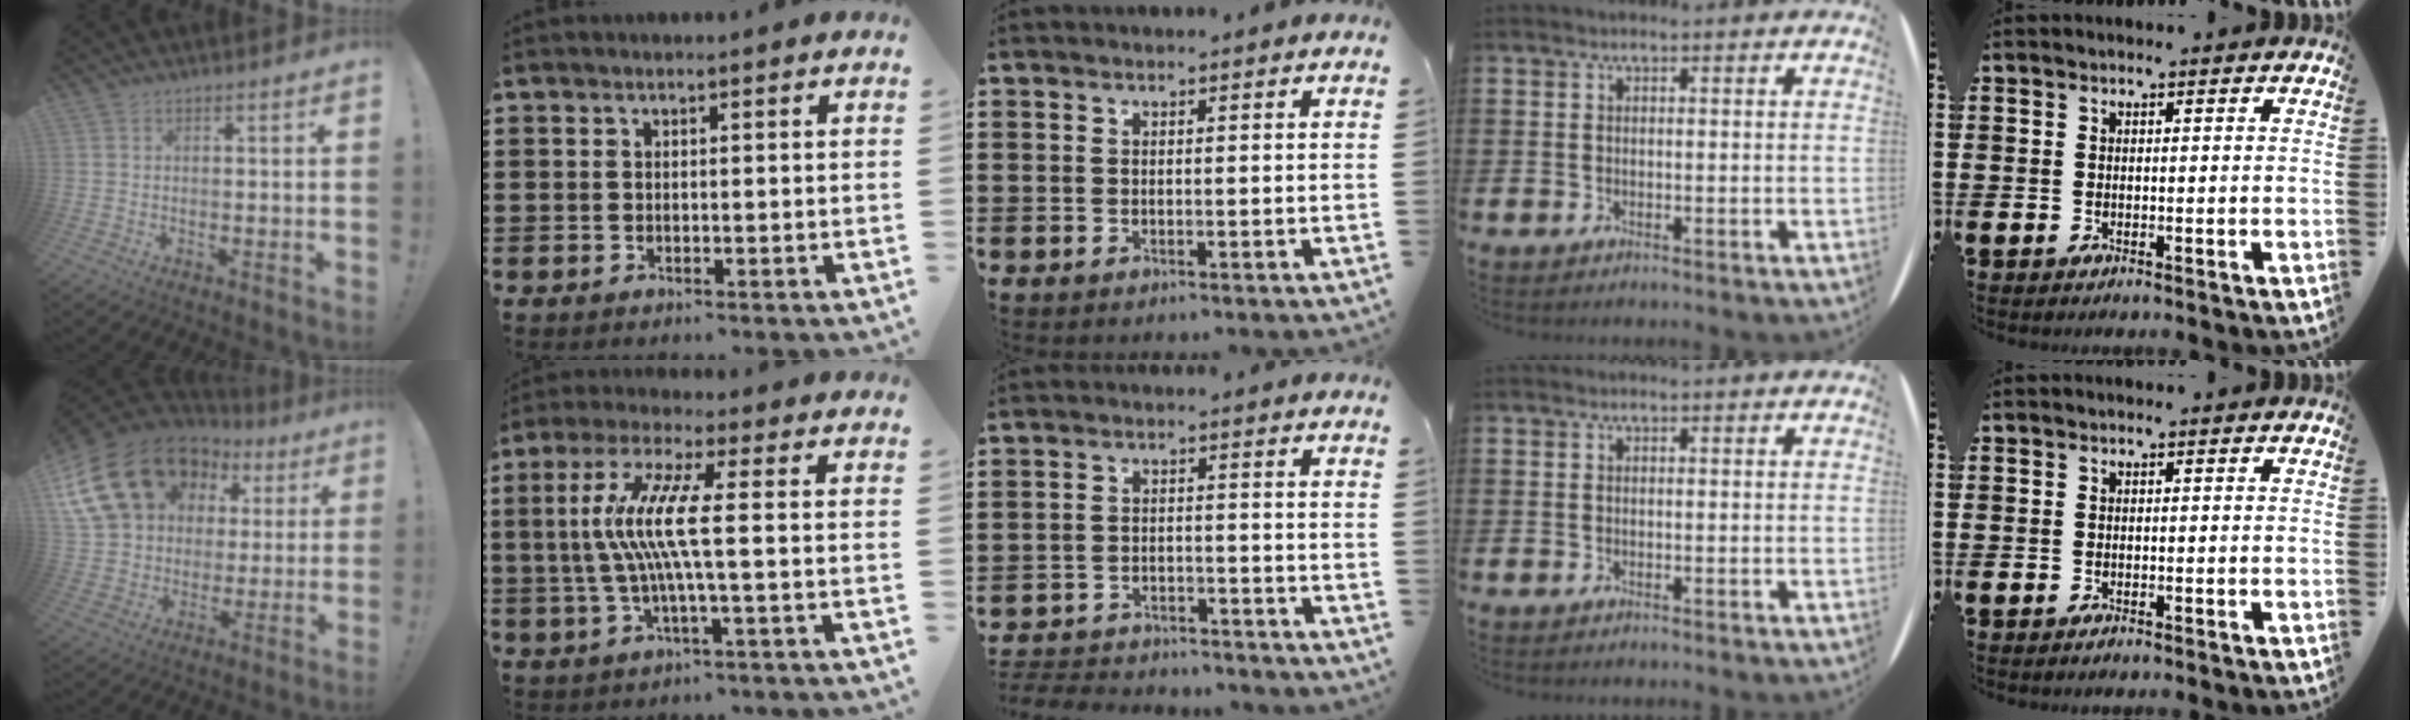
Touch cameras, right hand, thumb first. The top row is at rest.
{"thumb": {"total": 22.8, "force": [10.1, 16.1, 12.5], "torque": [-0.214, -0.038, 0.214]}, "index": {"total": 9.3, "force": [-0.4, 0.3, 9.3], "torque": [-0.205, -0.016, -0.021]}, "middle": {"total": 3.8, "force": [-3.8, 0.4, 0.1], "torque": [-0.014, 0.000, -0.083]}}